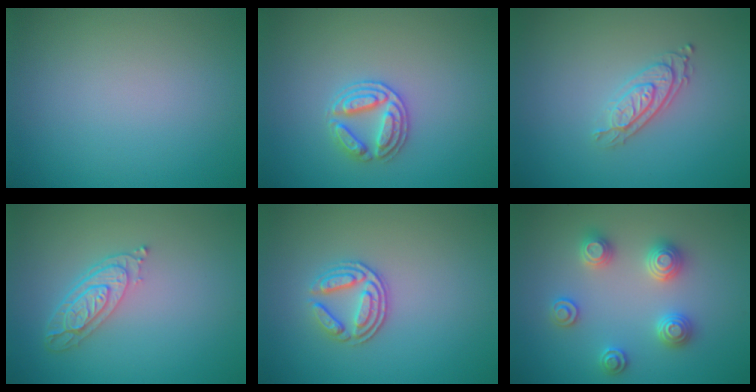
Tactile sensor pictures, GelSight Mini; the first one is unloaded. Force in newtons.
{"total": 2.7, "press": 2.6, "slide": 0.7}
{"total": 2.8, "press": 2.2, "slide": 1.7}
{"total": 3.9, "press": 3.0, "slide": 2.5}
{"total": 3.0, "press": 2.5, "slide": 1.6}
{"total": 3.2, "press": 3.2, "slide": 0.4}